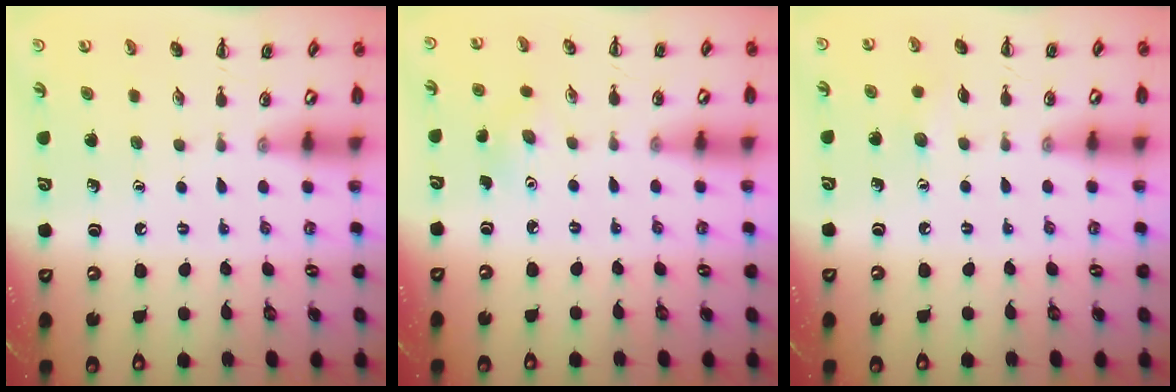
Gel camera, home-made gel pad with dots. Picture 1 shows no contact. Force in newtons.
{"total": 3.8, "press": 3.7, "slide": 0.8}
{"total": 4.3, "press": 4.2, "slide": 1.0}